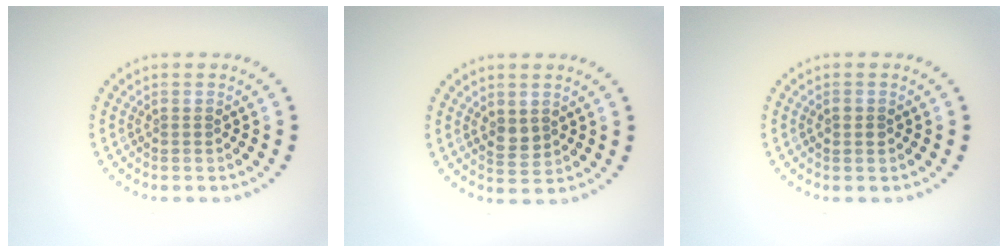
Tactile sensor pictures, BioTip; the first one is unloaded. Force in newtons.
{"total": 1.8, "press": 1.7, "slide": 0.4}
{"total": 1.3, "press": 1.2, "slide": 0.1}